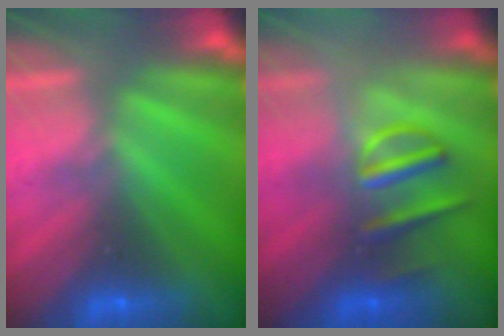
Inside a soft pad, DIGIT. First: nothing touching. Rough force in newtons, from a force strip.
{"total": 3.1}